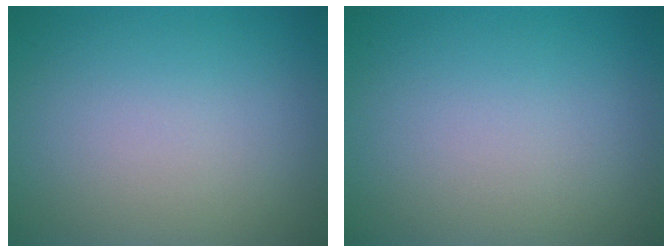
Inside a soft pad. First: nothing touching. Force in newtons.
{"total": 0.0}